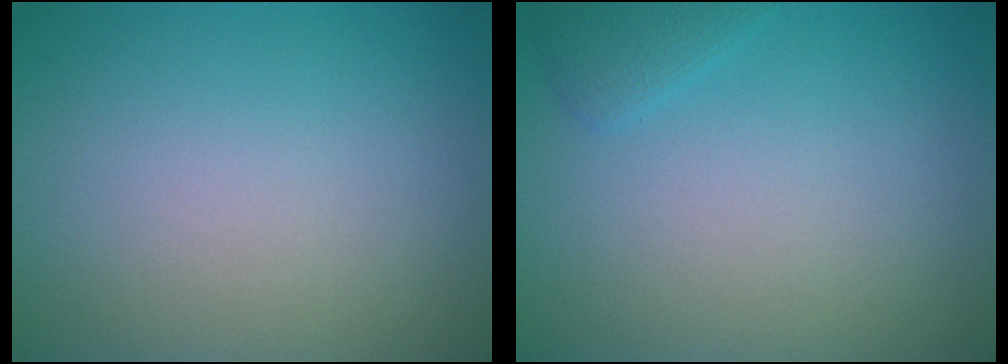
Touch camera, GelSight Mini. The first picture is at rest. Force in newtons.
{"total": 1.1, "press": 1.1, "slide": 0.0}